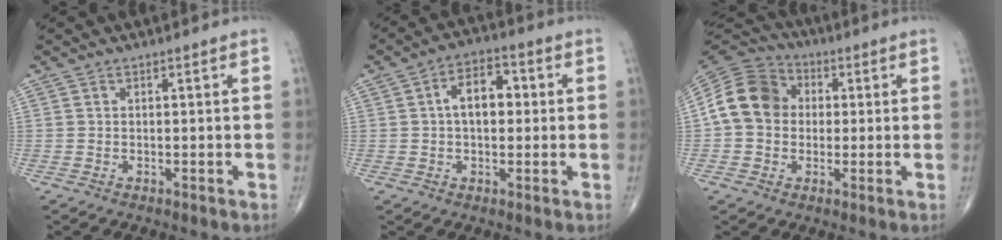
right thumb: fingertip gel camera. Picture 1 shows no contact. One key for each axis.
{"total": 8.0, "fx": 0.8, "fy": 4.9, "fz": 6.2, "tx": -0.084, "ty": 0.021, "tz": 0.006}
{"total": 12.8, "fx": 0.9, "fy": 10.7, "fz": 6.9, "tx": -0.115, "ty": 0.029, "tz": 0.005}